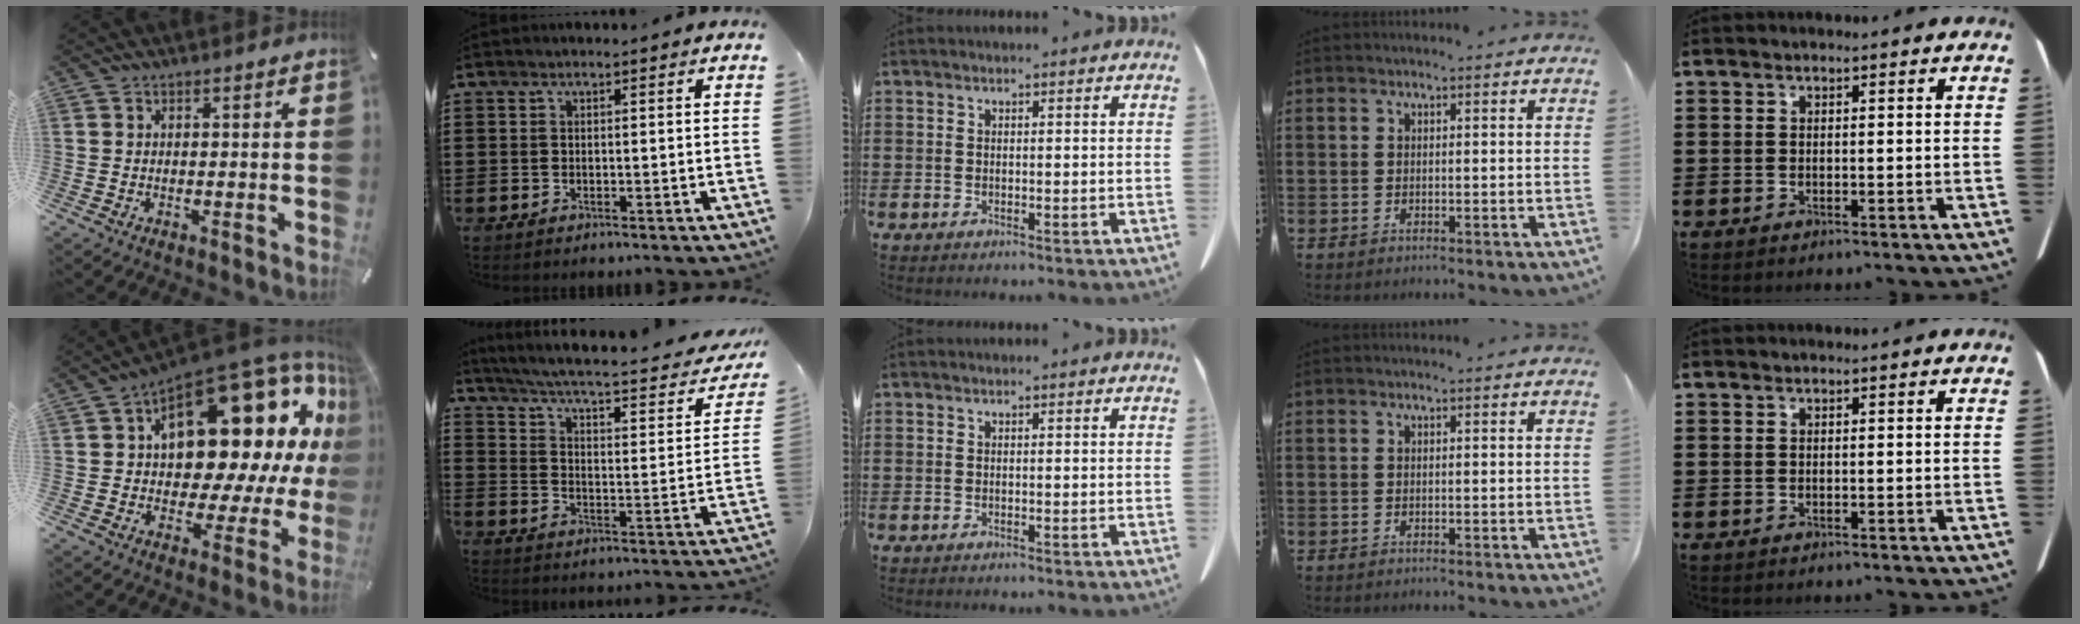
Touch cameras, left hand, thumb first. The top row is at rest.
{"thumb": {"total": 27.7, "force": [9.6, 14.9, 21.4], "torque": [-0.309, -0.084, 0.172]}, "index": {"total": 4.4, "force": [3.4, -0.4, 2.9], "torque": [-0.074, -0.036, 0.046]}}